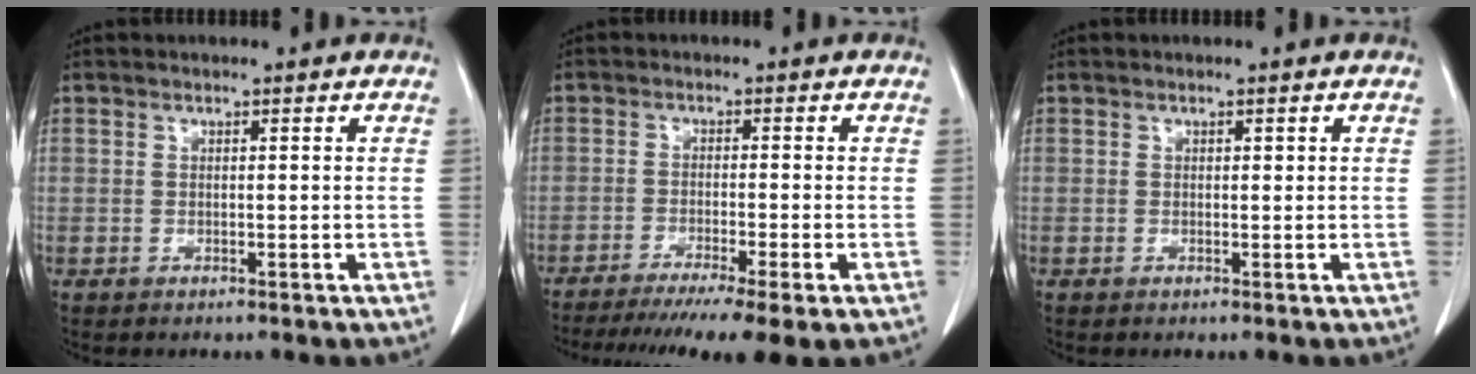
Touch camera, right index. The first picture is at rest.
{"total": 12.2, "force": [-9.3, -0.2, 7.9], "torque": [-0.110, -0.030, -0.145]}
{"total": 0.5, "force": [0.2, 0.3, 0.4], "torque": [-0.003, 0.000, 0.003]}